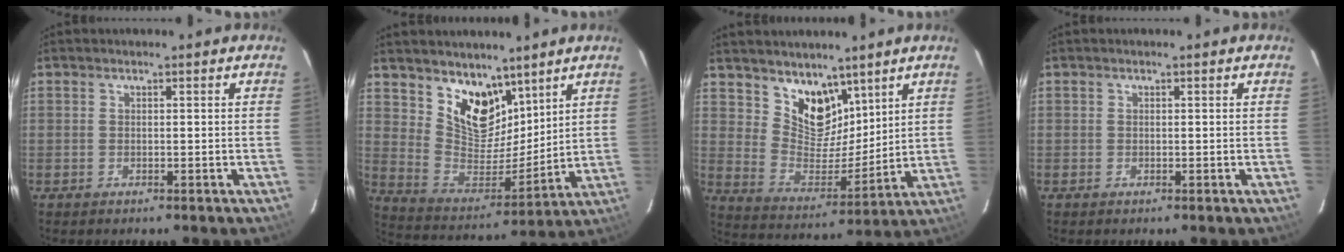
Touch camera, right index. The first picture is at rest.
{"total": 11.6, "force": [7.9, 6.8, 5.0], "torque": [-0.086, -0.010, 0.157]}
{"total": 11.0, "force": [7.6, 6.5, 4.6], "torque": [-0.078, -0.009, 0.150]}
{"total": 0.0}